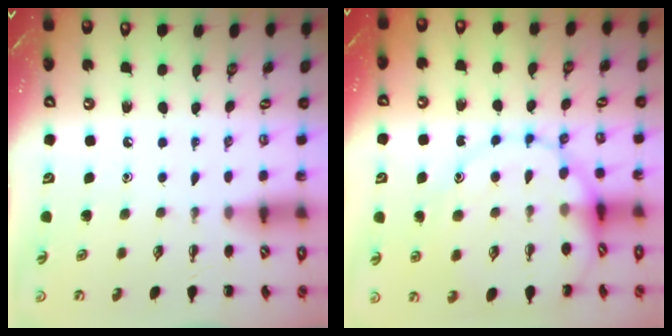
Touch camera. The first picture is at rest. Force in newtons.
{"total": 13.2, "press": 13.2, "slide": 0.8}